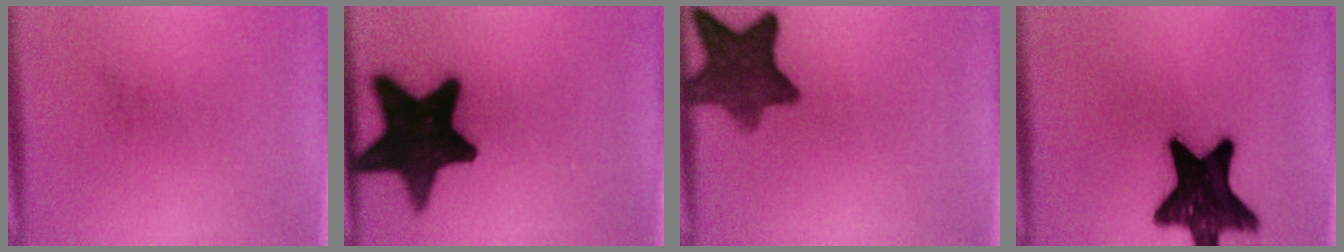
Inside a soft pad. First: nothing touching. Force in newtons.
{"total": 19.8}
{"total": 9.7}
{"total": 19.0}